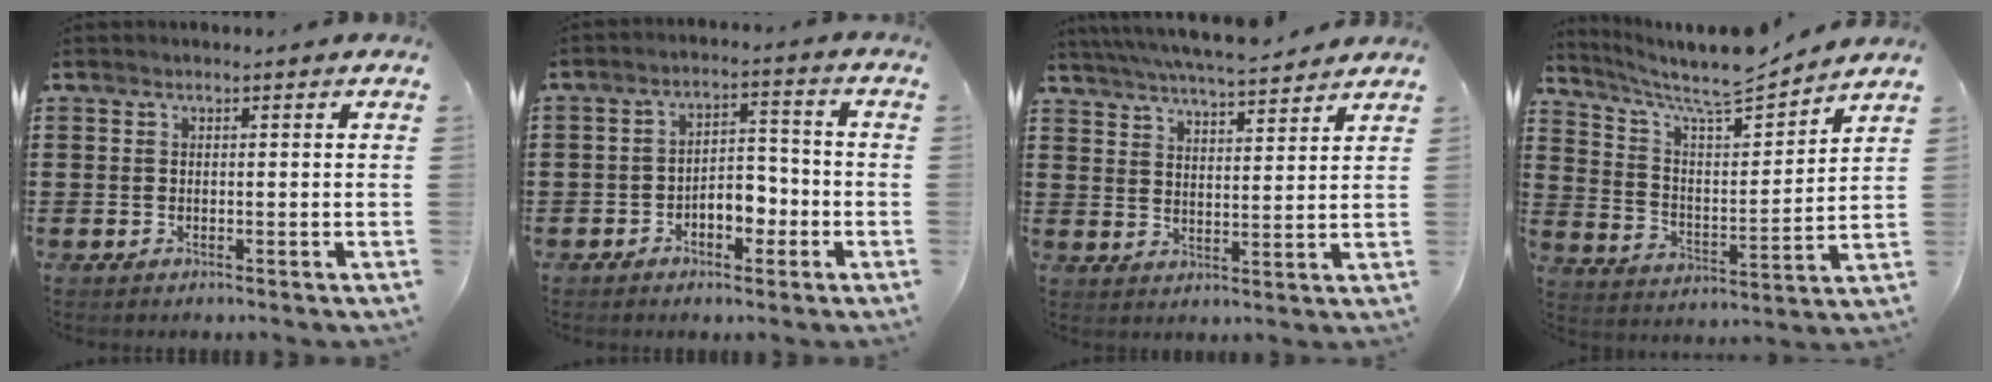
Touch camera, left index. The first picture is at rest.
{"total": 4.5, "force": [-2.5, 2.6, 2.7], "torque": [-0.044, 0.009, -0.052]}
{"total": 5.6, "force": [5.3, -0.1, 1.8], "torque": [-0.054, -0.028, 0.093]}
{"total": 8.2, "force": [7.5, 0.6, 3.3], "torque": [-0.097, -0.054, 0.125]}